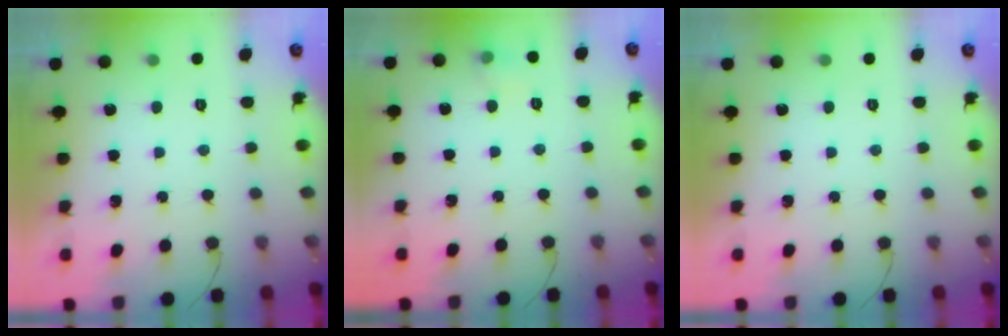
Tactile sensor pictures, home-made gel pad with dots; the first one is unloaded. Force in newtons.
{"total": 4.9, "press": 4.6, "slide": 1.4}
{"total": 0.0}